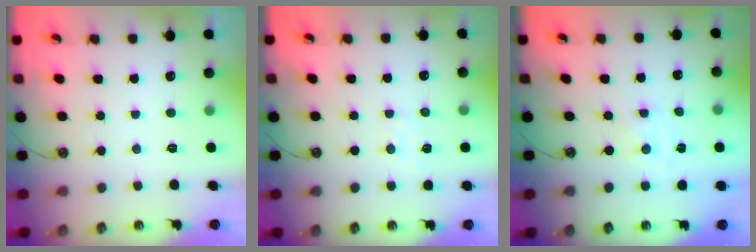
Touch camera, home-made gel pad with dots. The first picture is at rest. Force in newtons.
{"total": 4.6, "press": 4.6, "slide": 0.5}
{"total": 0.0}